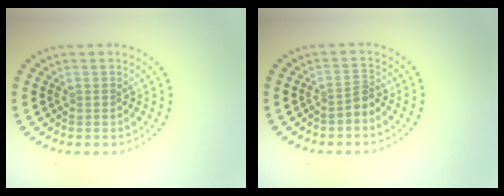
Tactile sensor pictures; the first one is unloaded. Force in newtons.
{"total": 1.3, "press": 0.8, "slide": 1.0}